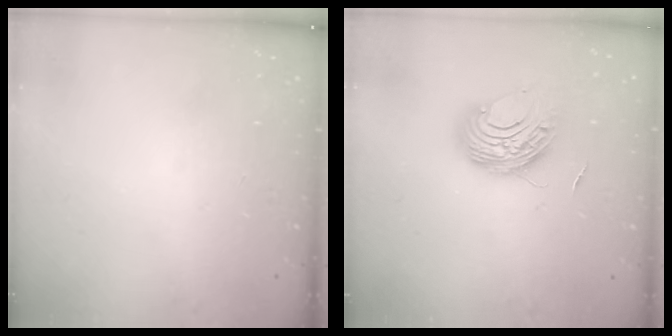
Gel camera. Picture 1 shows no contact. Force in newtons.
{"total": 9.1, "press": 9.1, "slide": 0.5}